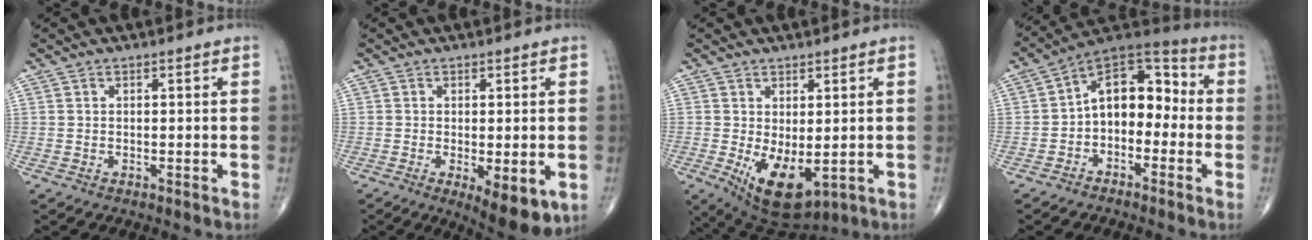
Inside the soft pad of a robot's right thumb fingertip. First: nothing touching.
{"total": 8.5, "force": [-2.6, 3.1, 7.5], "torque": [-0.098, -0.019, -0.032]}
{"total": 10.0, "force": [-1.8, 4.9, 8.5], "torque": [-0.131, -0.015, -0.007]}
{"total": 12.2, "force": [-1.6, 8.0, 9.1], "torque": [-0.099, 0.052, -0.047]}